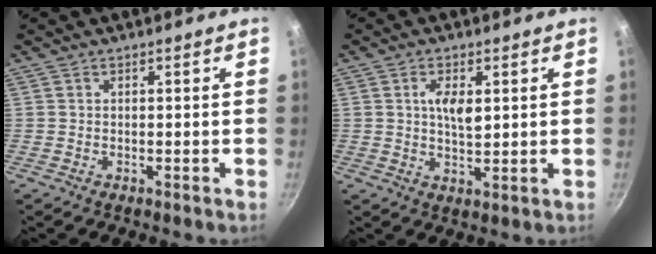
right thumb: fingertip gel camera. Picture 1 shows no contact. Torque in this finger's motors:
{"motor_torque": [0.65, 1.01, 0.31, -0.02, 0.03]}